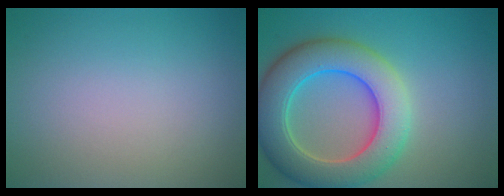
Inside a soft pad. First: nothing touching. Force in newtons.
{"total": 8.9, "press": 8.9, "slide": 0.3}